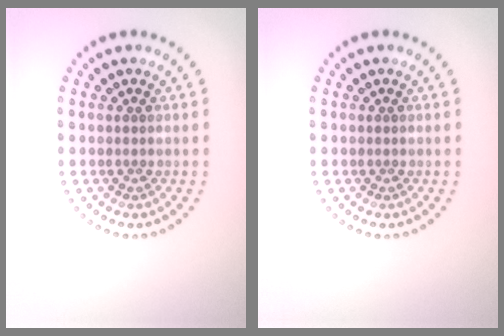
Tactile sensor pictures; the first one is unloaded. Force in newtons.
{"total": 0.0}